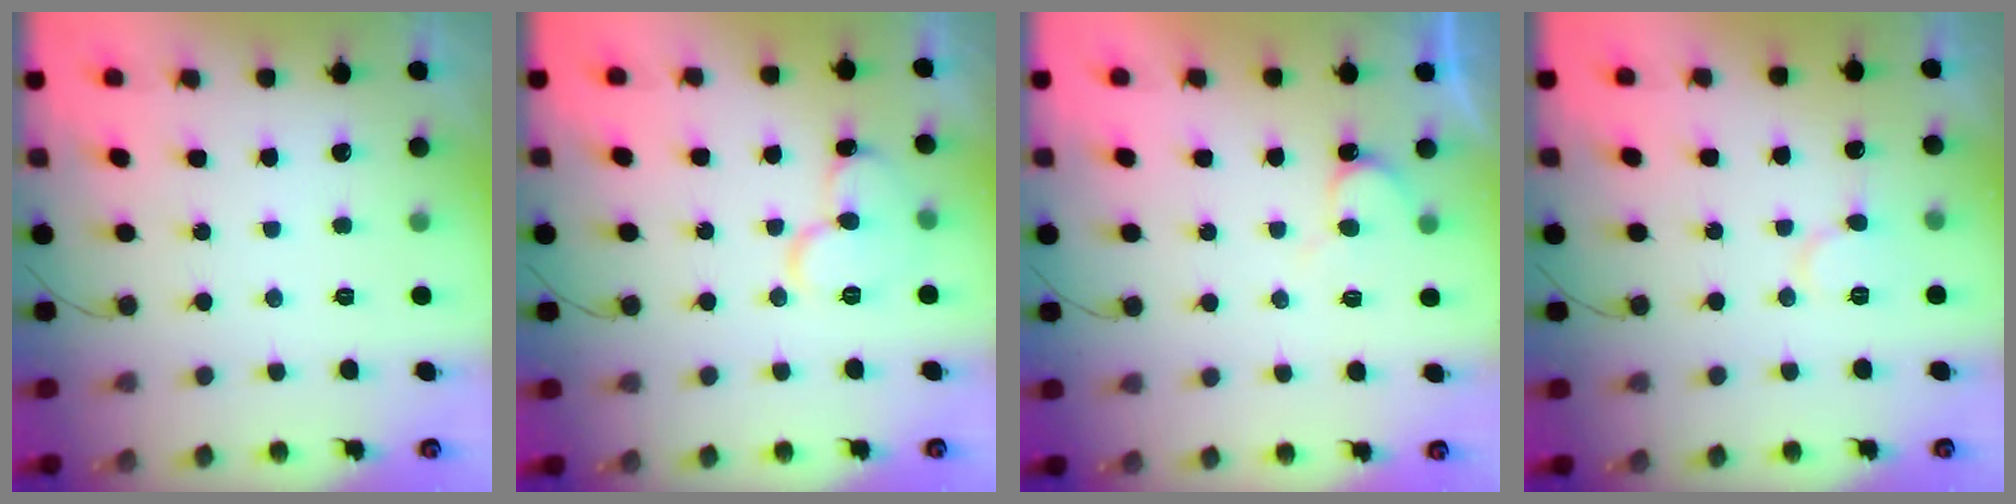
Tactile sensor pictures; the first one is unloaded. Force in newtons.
{"total": 11.2, "press": 11.1, "slide": 1.2}
{"total": 5.0, "press": 5.0, "slide": 0.4}
{"total": 6.8, "press": 6.8, "slide": 0.8}